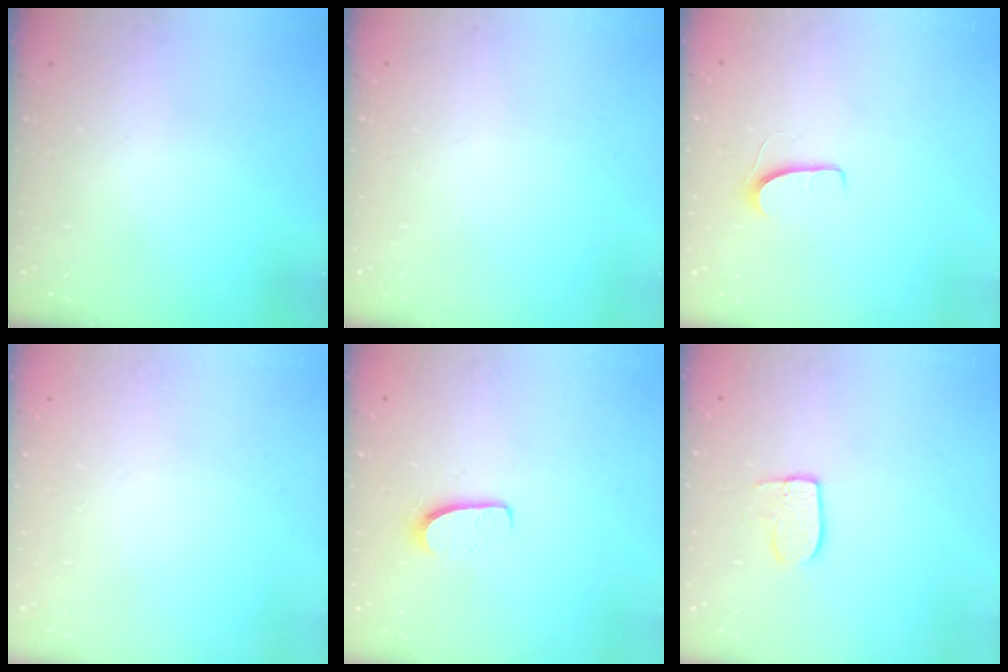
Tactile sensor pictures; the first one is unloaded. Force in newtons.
{"total": 0.0}
{"total": 5.1, "press": 5.0, "slide": 0.5}
{"total": 0.5, "press": 0.5, "slide": 0.1}
{"total": 5.8, "press": 5.8, "slide": 0.5}
{"total": 6.7, "press": 6.7, "slide": 0.2}